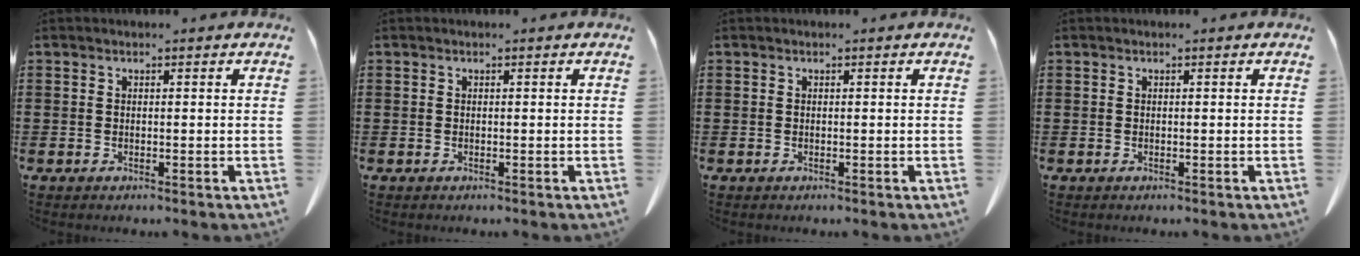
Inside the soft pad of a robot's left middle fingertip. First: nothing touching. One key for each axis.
{"total": 0.0}
{"total": 0.0}
{"total": 0.0}